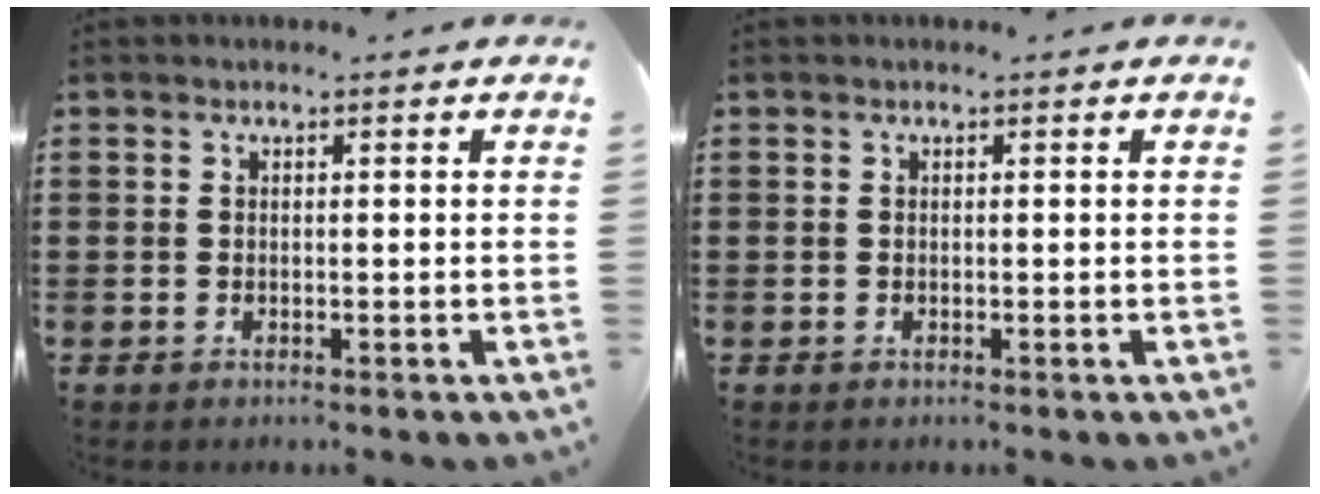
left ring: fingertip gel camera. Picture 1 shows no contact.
{"total": 0.0}